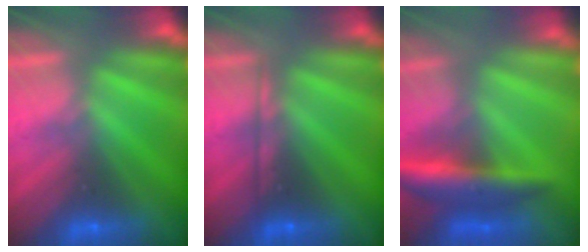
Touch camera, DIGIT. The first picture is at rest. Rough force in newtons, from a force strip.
{"total": 2.1}
{"total": 8.0}